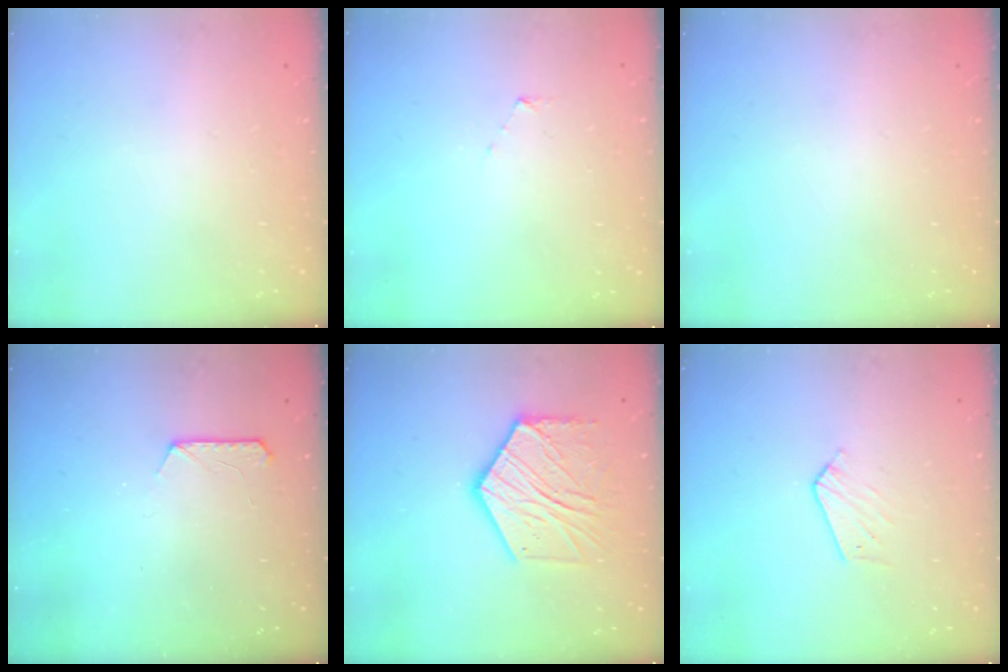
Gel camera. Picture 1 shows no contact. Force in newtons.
{"total": 2.9, "press": 2.8, "slide": 0.3}
{"total": 0.0}
{"total": 7.8, "press": 7.8, "slide": 0.9}
{"total": 16.6, "press": 16.6, "slide": 1.1}
{"total": 3.8, "press": 3.7, "slide": 0.3}